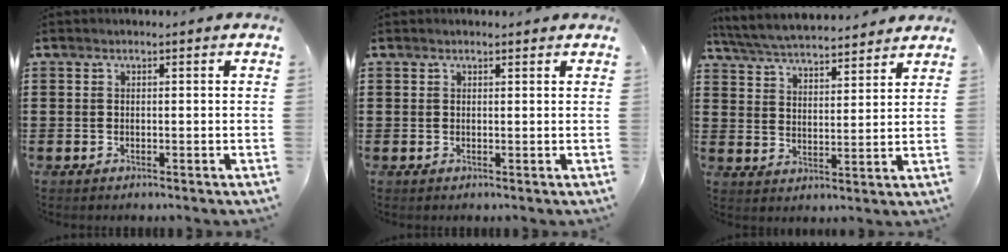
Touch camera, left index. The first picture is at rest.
{"total": 0.7, "force": [0.6, 0.1, 0.3], "torque": [-0.007, 0.001, 0.011]}
{"total": 5.5, "force": [5.4, -0.1, 1.0], "torque": [-0.045, -0.033, 0.094]}